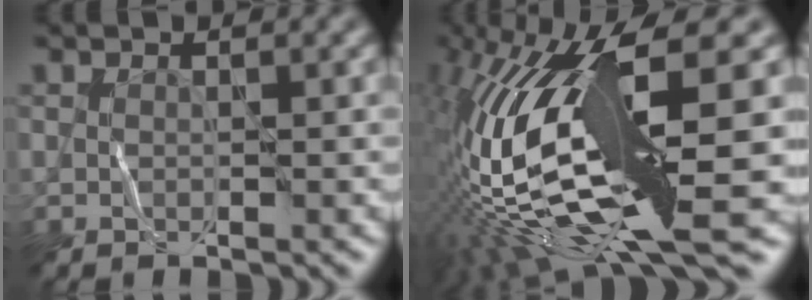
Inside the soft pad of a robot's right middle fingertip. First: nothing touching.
{"total": 17.0, "force": [-0.7, 4.6, 16.4], "torque": [-0.331, -0.011, 0.012]}